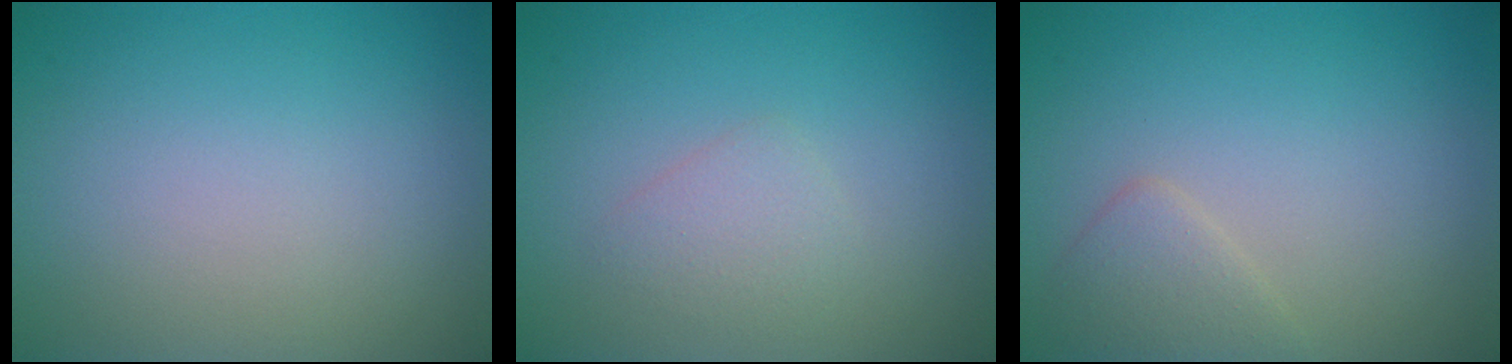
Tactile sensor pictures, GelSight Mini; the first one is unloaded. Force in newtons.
{"total": 1.7, "press": 1.7, "slide": 0.1}
{"total": 1.8, "press": 1.8, "slide": 0.0}